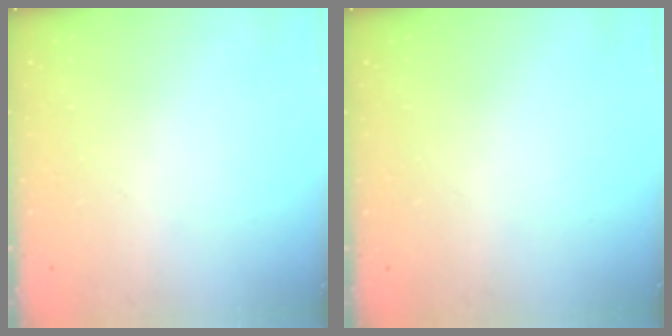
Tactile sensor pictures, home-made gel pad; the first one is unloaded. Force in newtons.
{"total": 0.0}